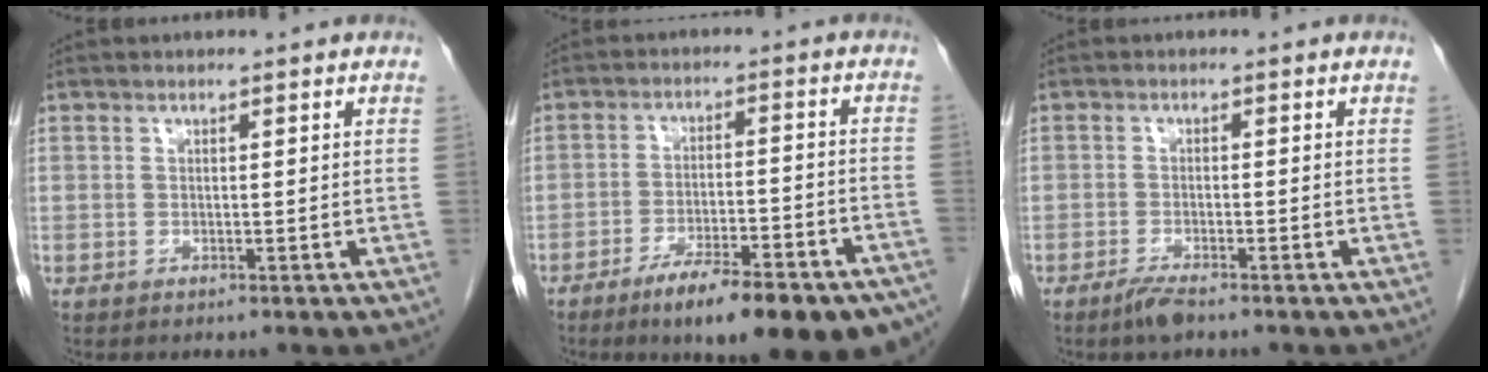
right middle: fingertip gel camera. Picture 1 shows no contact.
{"total": 17.9, "force": [-13.3, 3.7, 11.5], "torque": [-0.100, 0.016, -0.192]}
{"total": 2.6, "force": [-2.0, 0.3, 1.6], "torque": [-0.037, -0.004, -0.038]}